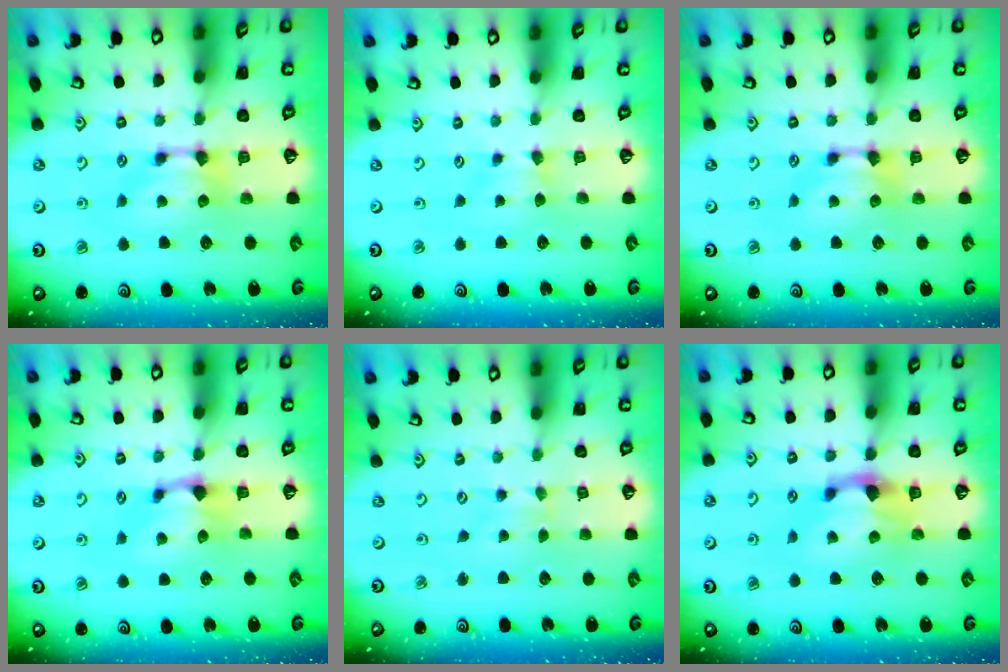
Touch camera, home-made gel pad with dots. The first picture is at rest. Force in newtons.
{"total": 2.5, "press": 2.5, "slide": 0.5}
{"total": 0.0}
{"total": 0.8, "press": 0.0, "slide": 0.8}
{"total": 2.0, "press": 2.0, "slide": 0.1}
{"total": 1.7, "press": 1.2, "slide": 1.3}